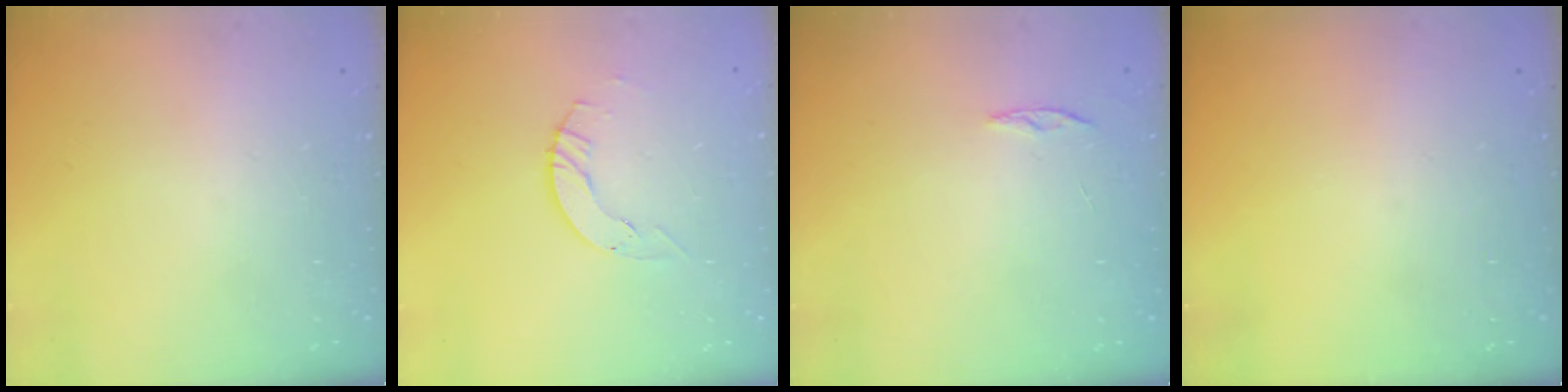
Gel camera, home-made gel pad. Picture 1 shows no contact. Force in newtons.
{"total": 4.5, "press": 4.5, "slide": 0.5}
{"total": 4.0, "press": 3.9, "slide": 0.4}
{"total": 0.0}